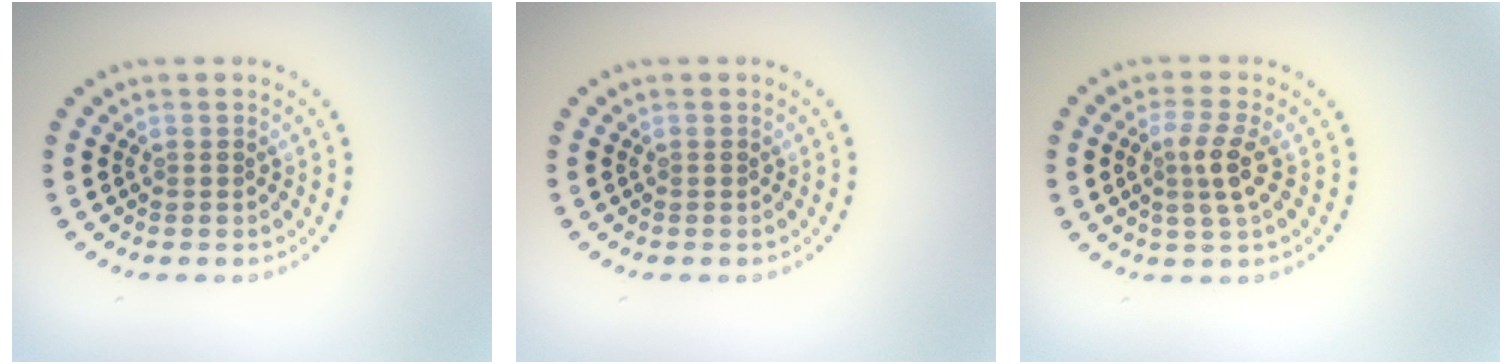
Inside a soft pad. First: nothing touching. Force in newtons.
{"total": 0.0}
{"total": 2.7, "press": 2.4, "slide": 1.2}